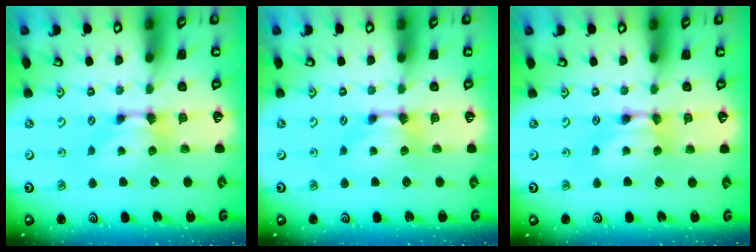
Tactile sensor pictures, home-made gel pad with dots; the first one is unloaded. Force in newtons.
{"total": 0.0}
{"total": 1.6, "press": 1.6, "slide": 0.2}